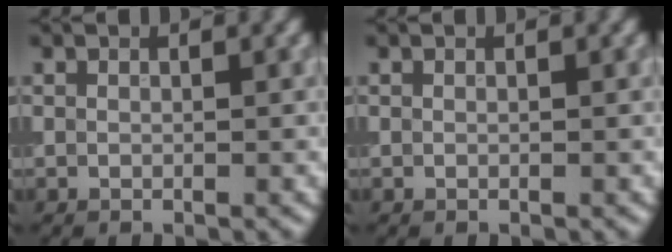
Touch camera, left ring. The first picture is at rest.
{"total": 0.0}